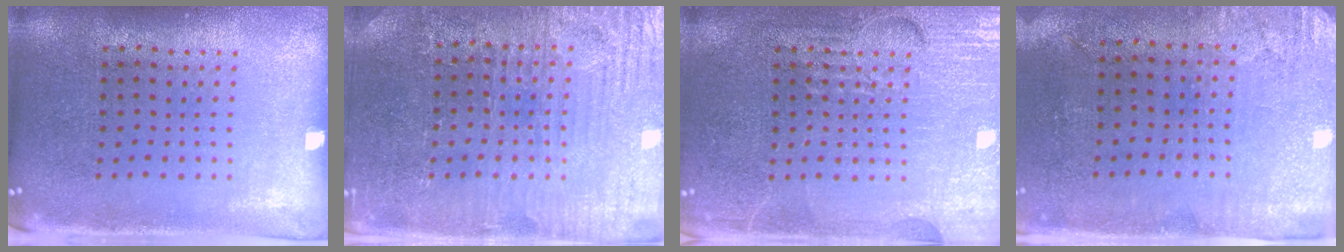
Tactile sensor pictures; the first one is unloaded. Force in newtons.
{"total": 3.8, "press": 3.7, "slide": 0.6}
{"total": 5.6, "press": 5.5, "slide": 0.8}
{"total": 2.9, "press": 2.4, "slide": 1.7}